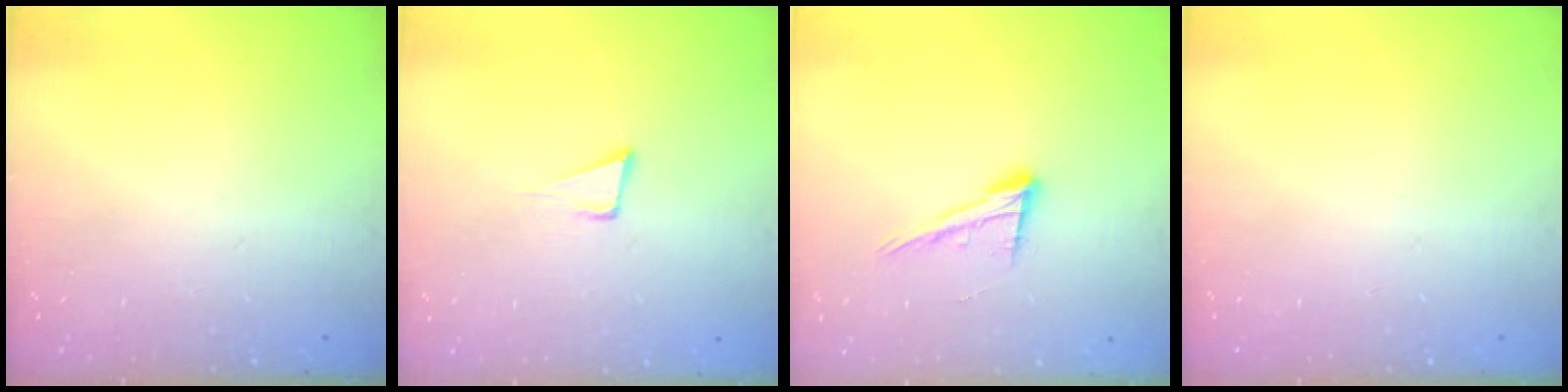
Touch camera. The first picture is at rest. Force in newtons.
{"total": 4.9, "press": 3.9, "slide": 3.0}
{"total": 12.3, "press": 12.0, "slide": 2.5}
{"total": 0.0}